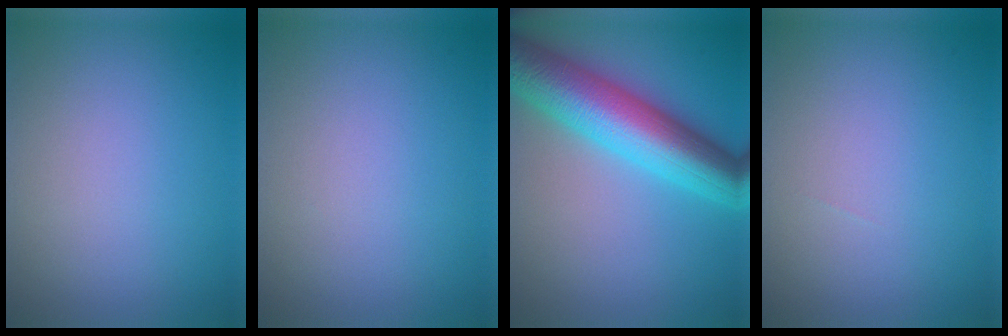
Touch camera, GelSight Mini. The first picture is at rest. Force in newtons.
{"total": 0.0}
{"total": 10.0, "press": 10.0, "slide": 0.2}
{"total": 0.0}